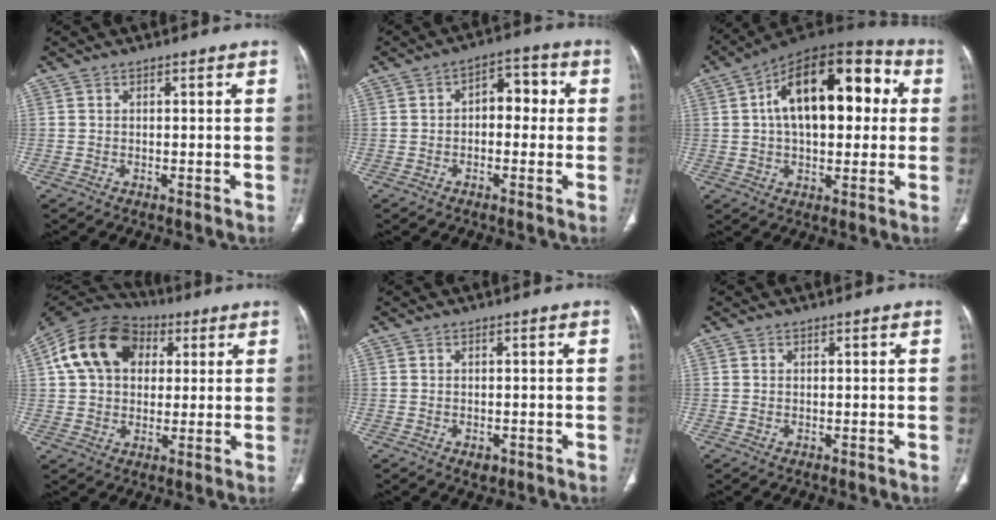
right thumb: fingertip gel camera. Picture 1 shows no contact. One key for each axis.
{"total": 6.4, "fx": 0.2, "fy": 4.0, "fz": 5.0, "tx": -0.041, "ty": 0.026, "tz": -0.007}
{"total": 22.1, "fx": 4.2, "fy": 11.7, "fz": 18.3, "tx": -0.252, "ty": 0.032, "tz": 0.055}
{"total": 16.5, "fx": 4.5, "fy": 12.1, "fz": 10.2, "tx": -0.175, "ty": 0.017, "tz": 0.070}
{"total": 1.5, "fx": -0.7, "fy": 1.1, "fz": 0.8, "tx": -0.004, "ty": 0.002, "tz": -0.002}
{"total": 0.0}